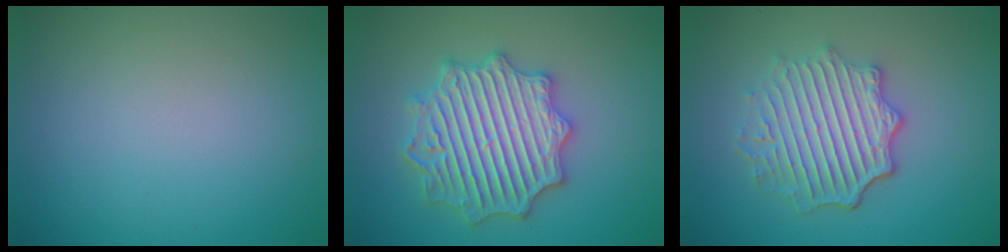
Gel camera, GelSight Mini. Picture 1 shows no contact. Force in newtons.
{"total": 6.7, "press": 6.6, "slide": 1.0}
{"total": 5.4, "press": 4.3, "slide": 3.3}